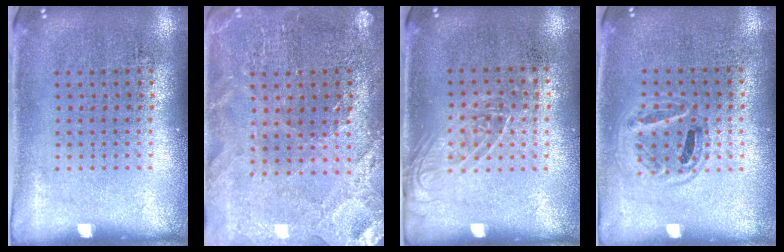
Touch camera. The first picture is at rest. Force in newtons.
{"total": 1.0, "press": 1.0, "slide": 0.1}
{"total": 1.2, "press": 1.1, "slide": 0.7}
{"total": 1.0, "press": 0.9, "slide": 0.4}